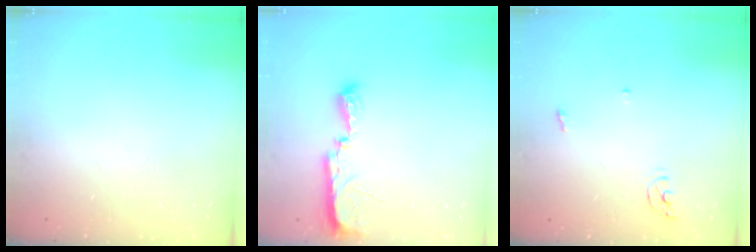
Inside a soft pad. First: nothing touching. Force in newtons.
{"total": 8.1, "press": 8.1, "slide": 1.0}
{"total": 5.5, "press": 5.5, "slide": 0.2}